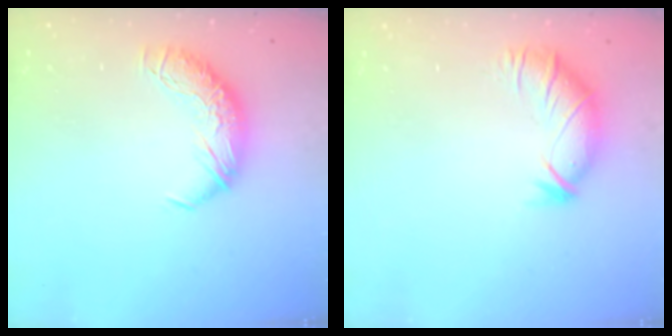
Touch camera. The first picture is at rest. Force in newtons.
{"total": 3.0, "press": 2.5, "slide": 1.7}